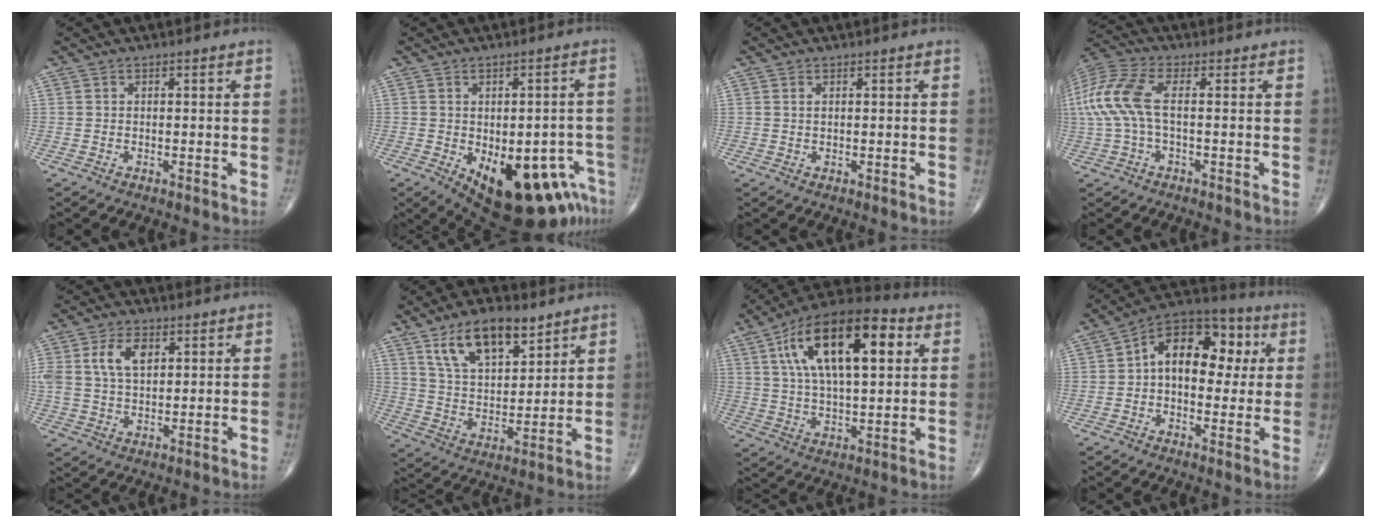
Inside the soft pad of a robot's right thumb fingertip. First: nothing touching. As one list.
[{"total": 18.6, "force": [-8.6, 8.4, 14.2], "torque": [-0.128, 0.017, -0.099]}, {"total": 0.7, "force": [0.4, 0.2, 0.5], "torque": [-0.012, 0.002, 0.008]}, {"total": 11.3, "force": [0.5, 4.9, 10.2], "torque": [-0.257, 0.025, 0.006]}, {"total": 7.7, "force": [2.6, 4.5, 5.7], "torque": [-0.110, -0.002, 0.051]}, {"total": 14.1, "force": [8.5, 6.6, 9.2], "torque": [-0.133, -0.039, 0.158]}, {"total": 21.4, "force": [6.7, 9.2, 18.1], "torque": [-0.300, 0.009, 0.104]}, {"total": 15.7, "force": [2.4, 10.0, 11.8], "torque": [-0.135, 0.032, 0.025]}]